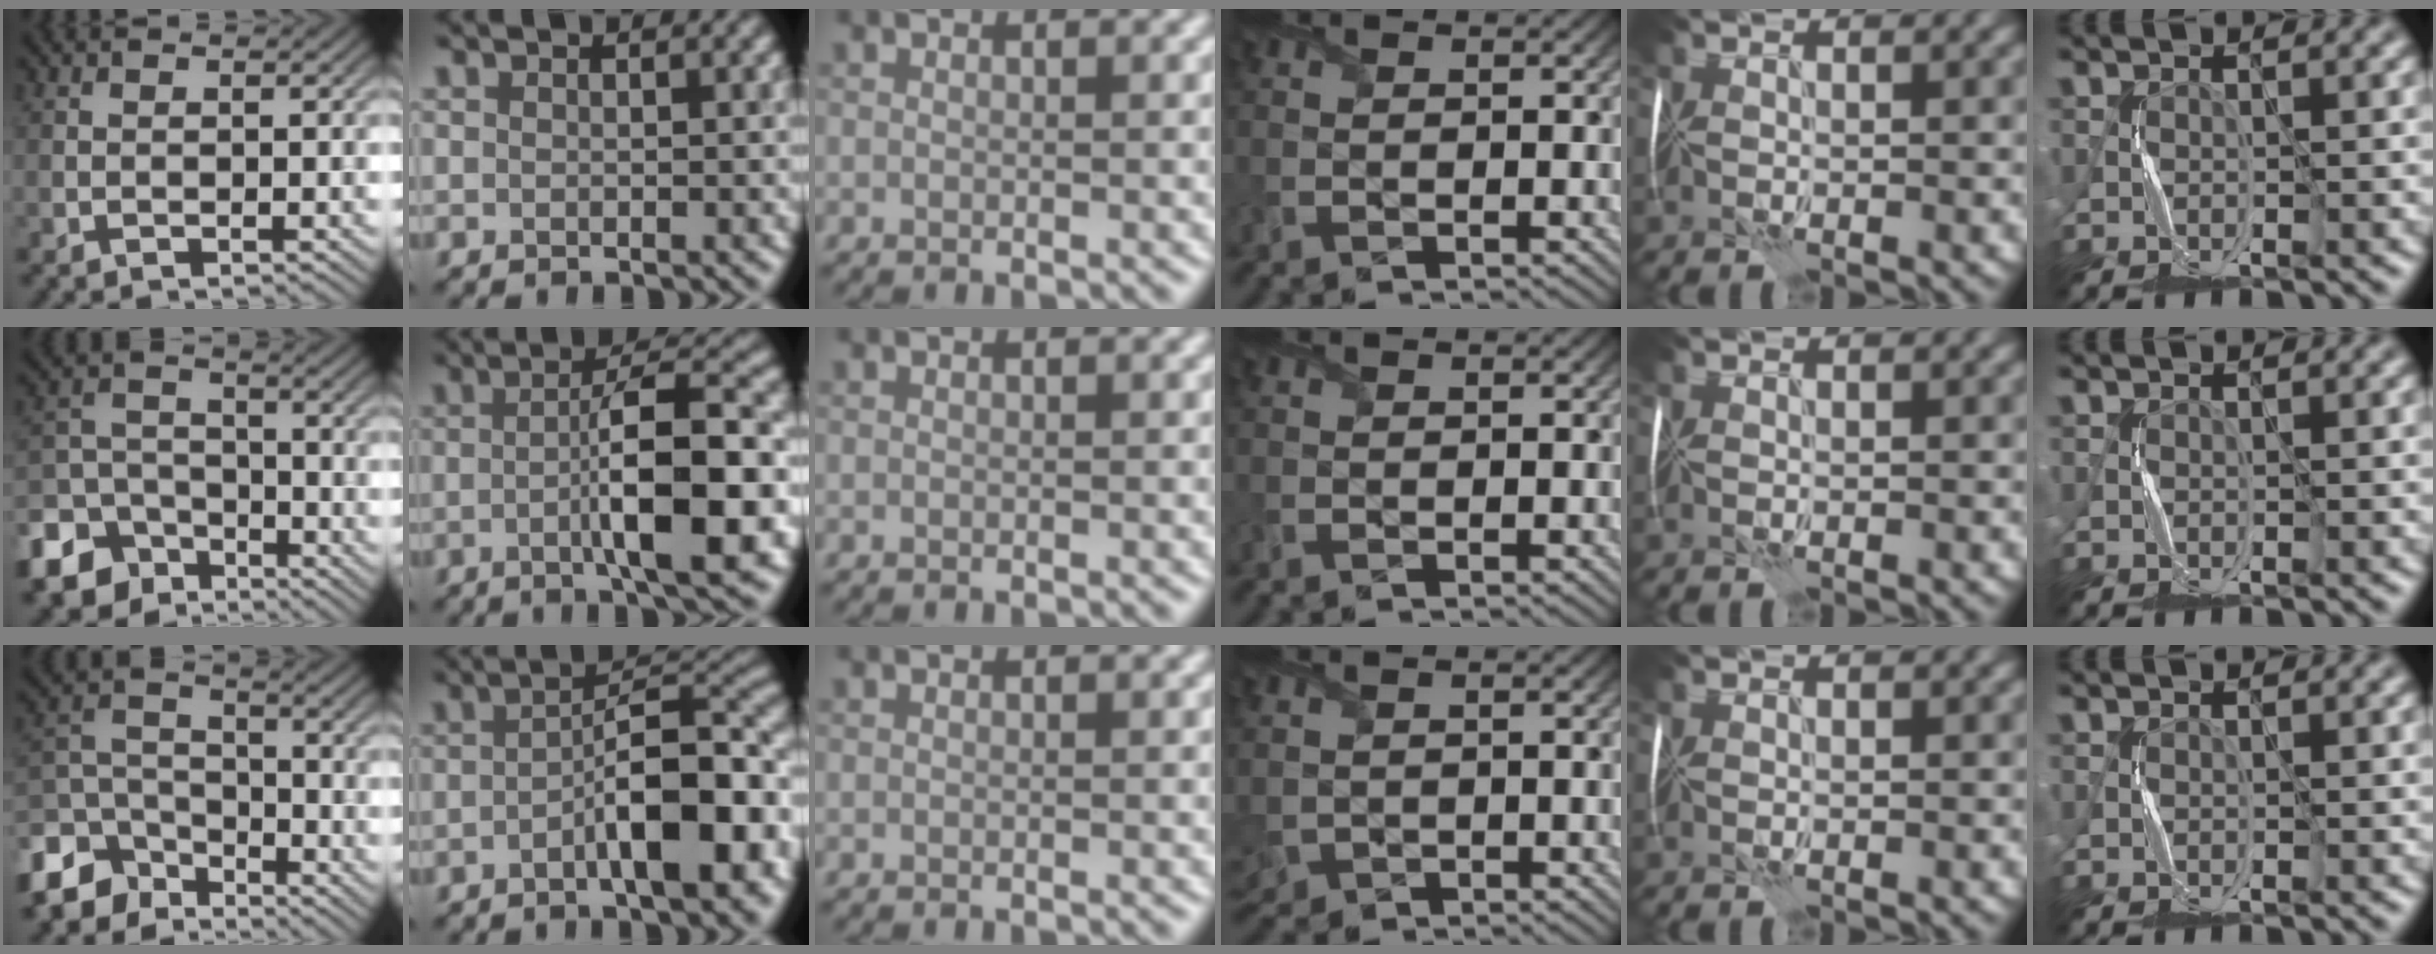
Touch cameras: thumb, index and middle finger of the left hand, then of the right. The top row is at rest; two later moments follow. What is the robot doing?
{"motion": "fold", "object": "plastic wrap"}